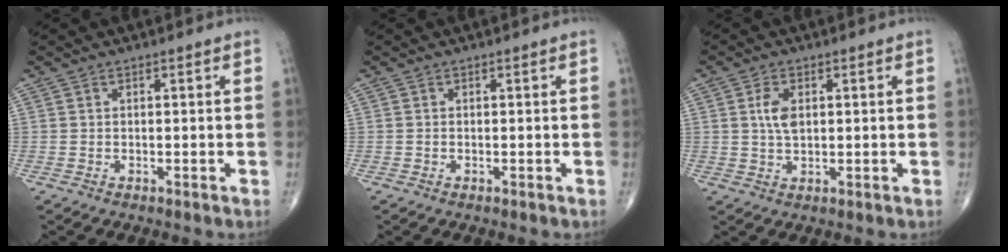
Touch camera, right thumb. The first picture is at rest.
{"total": 0.0}
{"total": 4.2, "force": [0.9, 2.4, 3.4], "torque": [-0.066, -0.003, 0.017]}